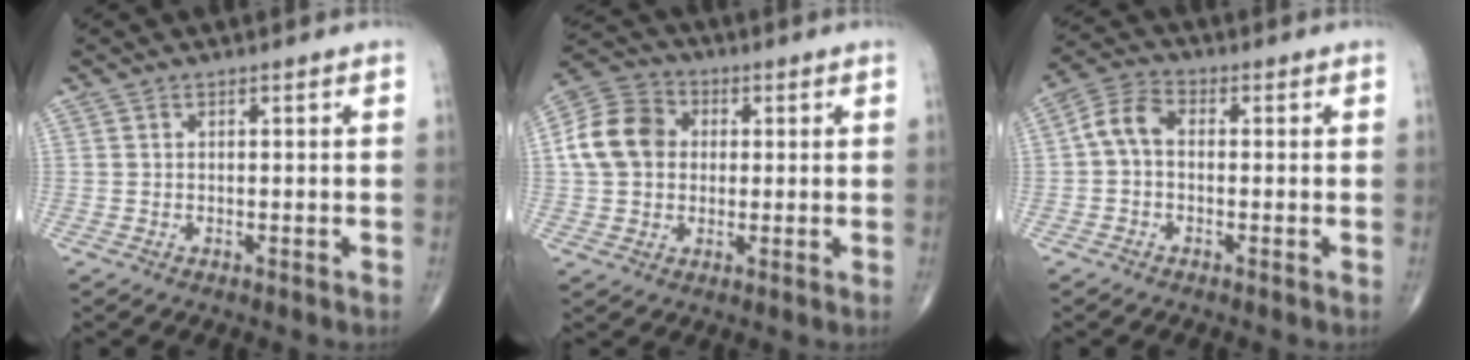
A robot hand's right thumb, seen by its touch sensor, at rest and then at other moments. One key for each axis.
{"total": 11.1, "fx": 1.2, "fy": 9.0, "fz": 6.3, "tx": -0.105, "ty": 0.022, "tz": 0.010}
{"total": 5.5, "fx": -0.2, "fy": 3.7, "fz": 4.2, "tx": -0.077, "ty": 0.019, "tz": -0.016}